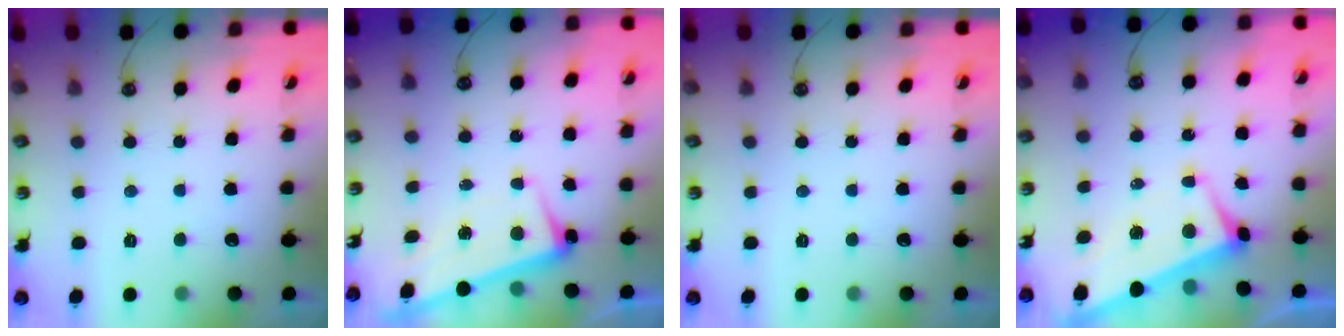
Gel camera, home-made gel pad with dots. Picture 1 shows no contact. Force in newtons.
{"total": 2.2, "press": 2.0, "slide": 0.9}
{"total": 0.0}
{"total": 2.8, "press": 2.6, "slide": 0.9}